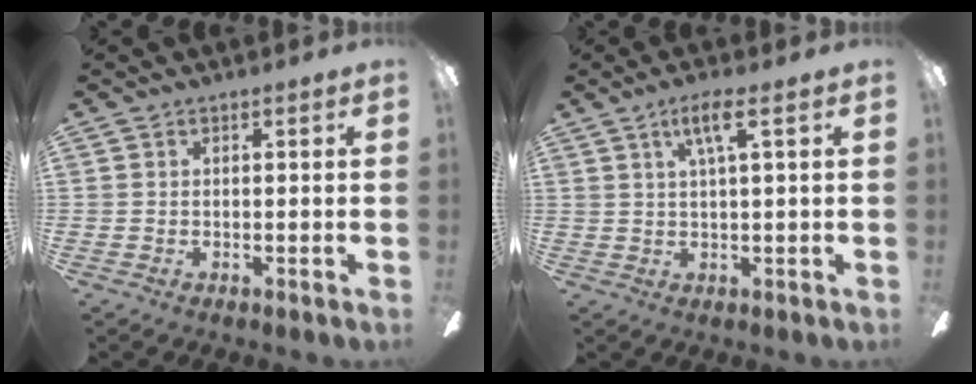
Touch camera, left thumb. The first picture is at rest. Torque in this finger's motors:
{"motor_torque": [0.10, 0.04, -0.05, -0.02, 0.04]}